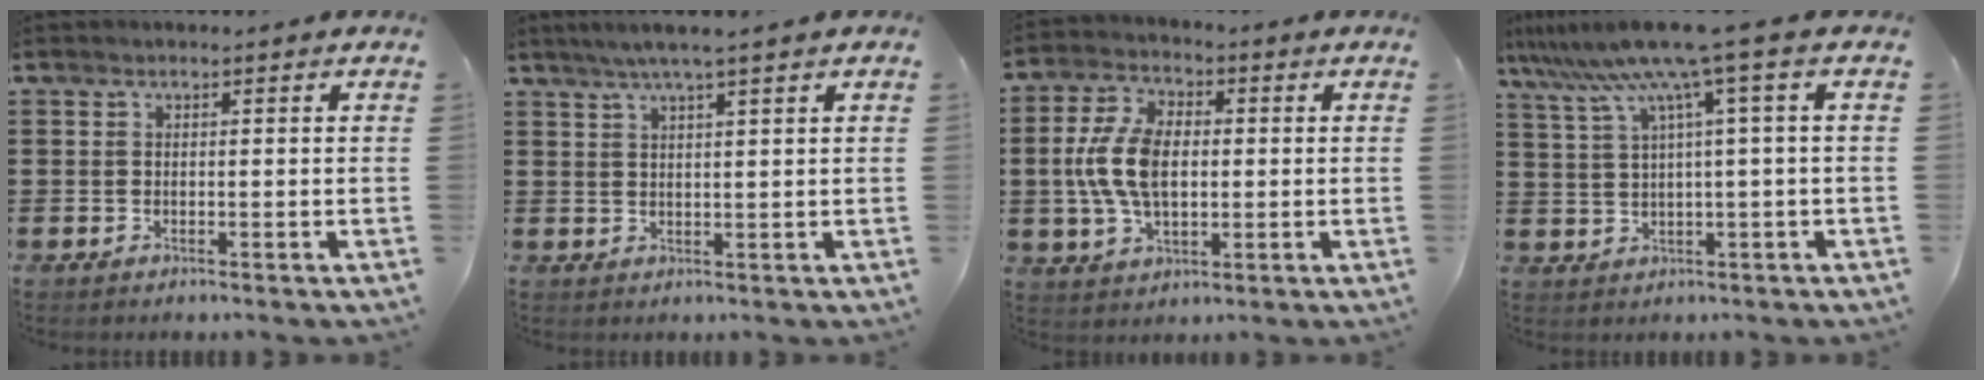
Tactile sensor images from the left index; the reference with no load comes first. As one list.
[{"total": 3.3, "force": [2.3, -0.4, 2.3], "torque": [-0.048, -0.001, 0.041]}, {"total": 9.3, "force": [0.0, 5.5, 7.5], "torque": [-0.177, 0.011, -0.006]}, {"total": 8.8, "force": [4.3, -0.6, 7.7], "torque": [-0.172, -0.027, 0.066]}]